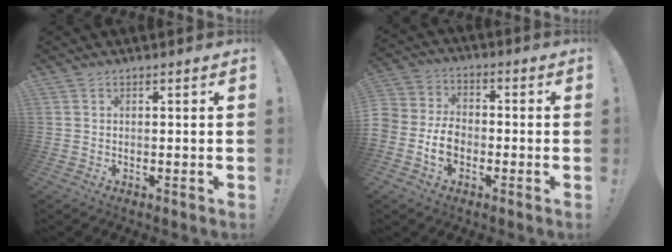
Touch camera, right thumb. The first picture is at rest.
{"total": 7.9, "force": [-3.5, 5.9, 4.0], "torque": [-0.072, 0.014, -0.061]}